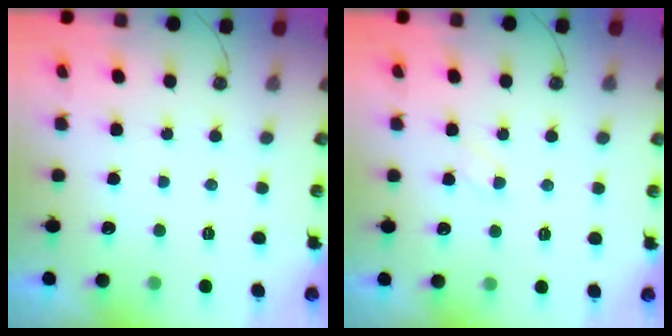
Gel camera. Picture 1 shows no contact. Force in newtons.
{"total": 2.9, "press": 2.8, "slide": 0.4}